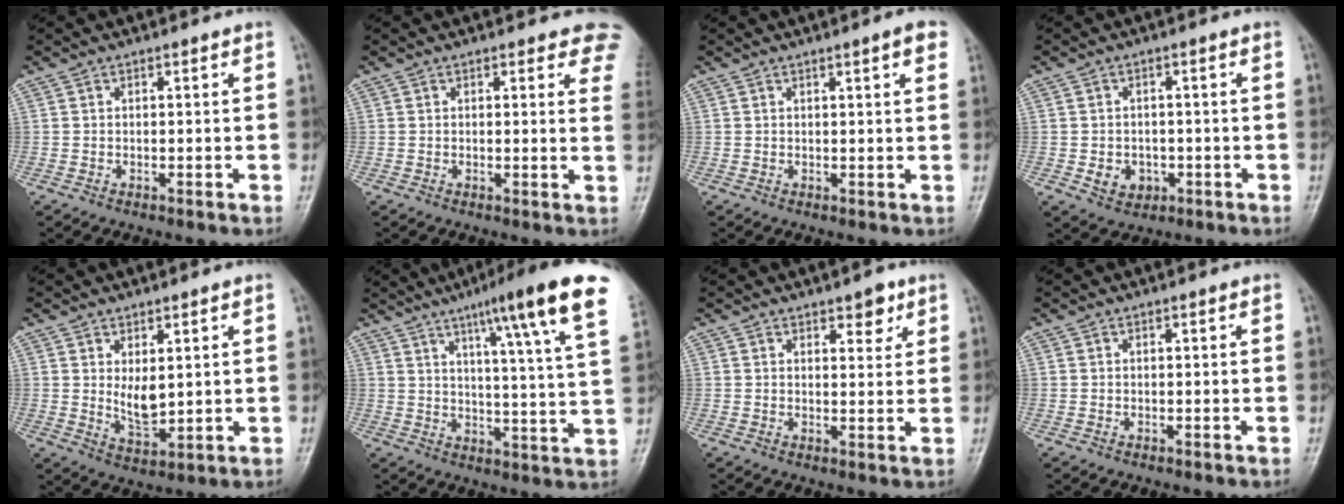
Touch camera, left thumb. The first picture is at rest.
{"total": 6.2, "force": [4.7, 2.4, 3.2], "torque": [-0.003, -0.019, 0.031]}
{"total": 3.3, "force": [1.8, 0.4, 2.7], "torque": [-0.030, -0.003, 0.020]}
{"total": 4.5, "force": [-1.2, 3.7, 2.2], "torque": [-0.019, 0.006, -0.008]}
{"total": 5.5, "force": [1.3, 2.8, 4.6], "torque": [-0.068, -0.021, 0.034]}
{"total": 19.0, "force": [10.9, 1.4, 15.5], "torque": [-0.205, -0.038, 0.140]}
{"total": 3.8, "force": [2.3, 1.8, 2.3], "torque": [-0.012, -0.012, 0.031]}
{"total": 0.0}